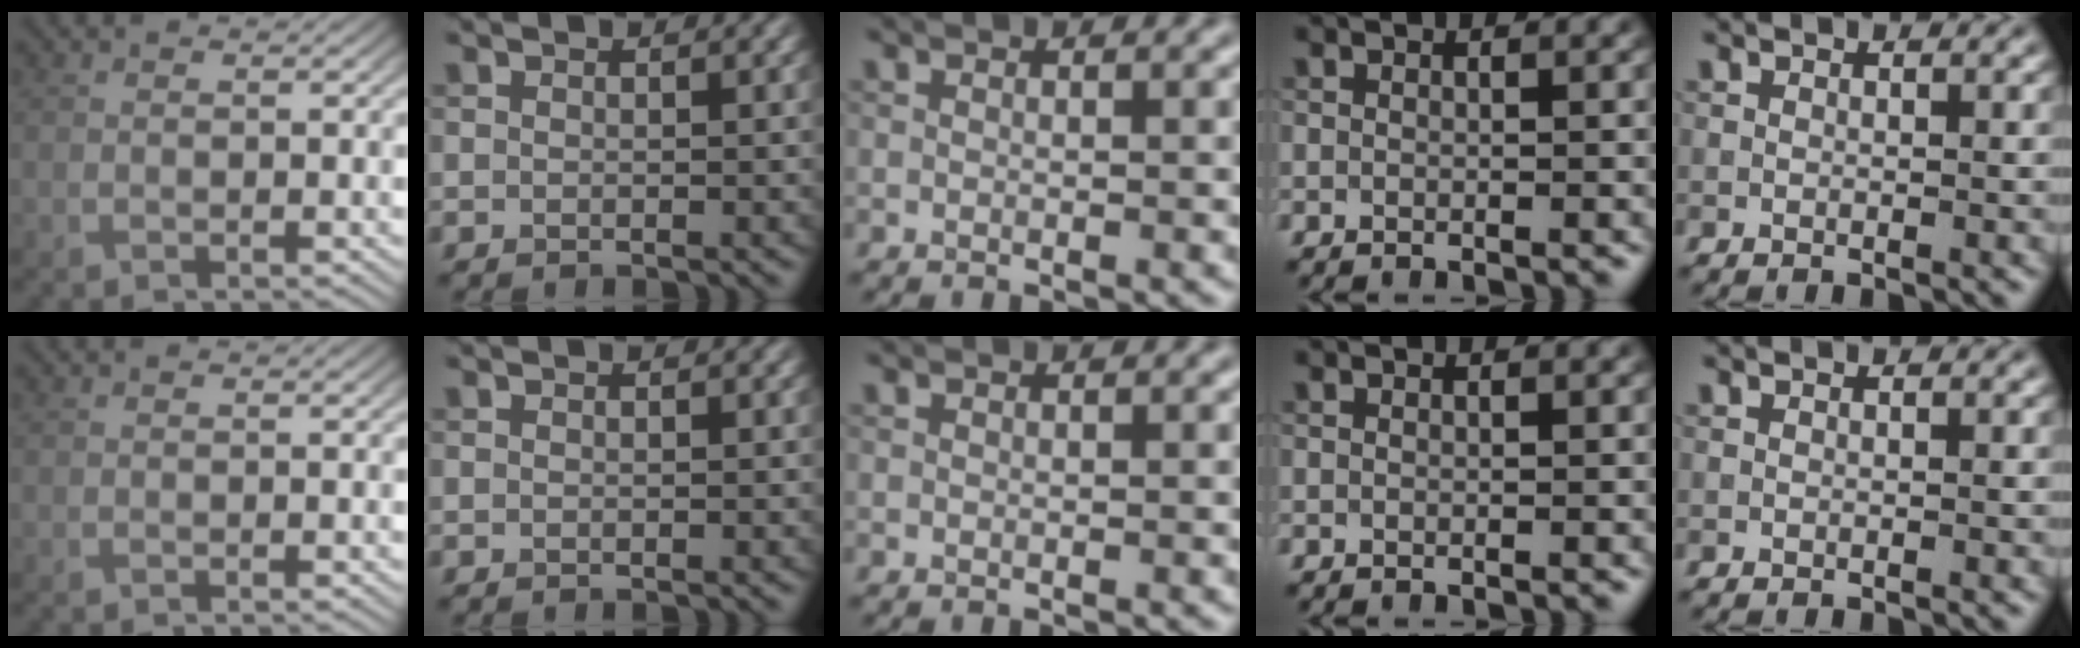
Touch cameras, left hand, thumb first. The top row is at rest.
{}